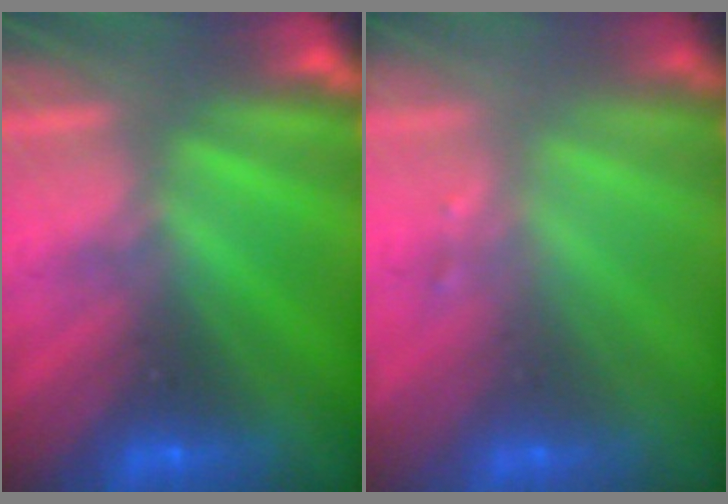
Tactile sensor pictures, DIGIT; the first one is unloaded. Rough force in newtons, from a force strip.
{"total": 1.5}